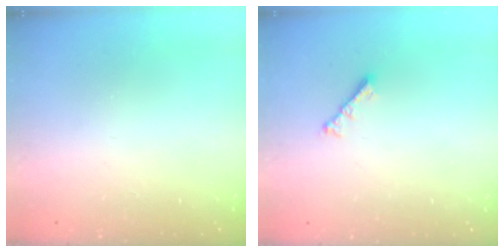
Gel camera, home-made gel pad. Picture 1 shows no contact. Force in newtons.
{"total": 2.8, "press": 2.7, "slide": 0.6}